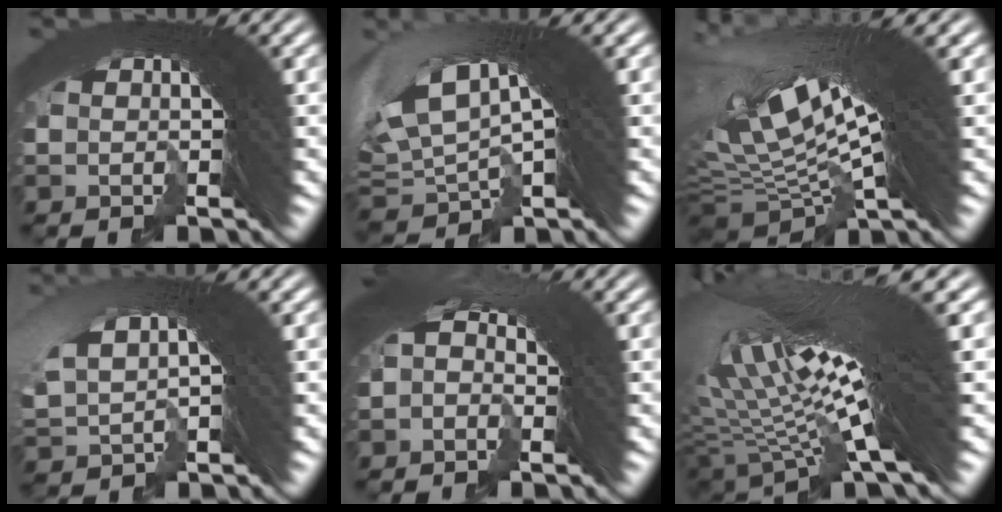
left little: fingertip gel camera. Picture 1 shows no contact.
{"total": 4.8, "force": [2.5, 3.2, 2.5], "torque": [-0.056, 0.001, 0.051]}
{"total": 9.2, "force": [3.9, 3.9, 7.3], "torque": [-0.148, 0.001, 0.079]}
{"total": 3.1, "force": [3.0, 1.0, 0.3], "torque": [-0.002, 0.020, 0.049]}
{"total": 1.8, "force": [0.3, 1.4, 1.1], "torque": [-0.005, 0.015, -0.007]}
{"total": 14.4, "force": [5.7, 3.5, 12.8], "torque": [-0.208, 0.036, 0.091]}